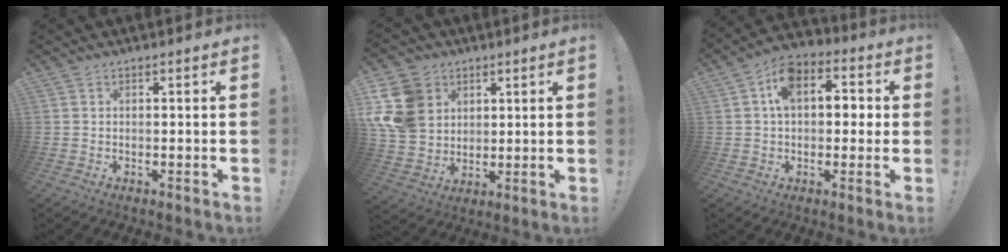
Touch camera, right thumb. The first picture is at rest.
{"total": 15.8, "force": [4.9, 12.9, 7.7], "torque": [-0.161, -0.017, 0.101]}
{"total": 10.6, "force": [2.7, 7.5, 7.0], "torque": [-0.100, 0.003, 0.054]}